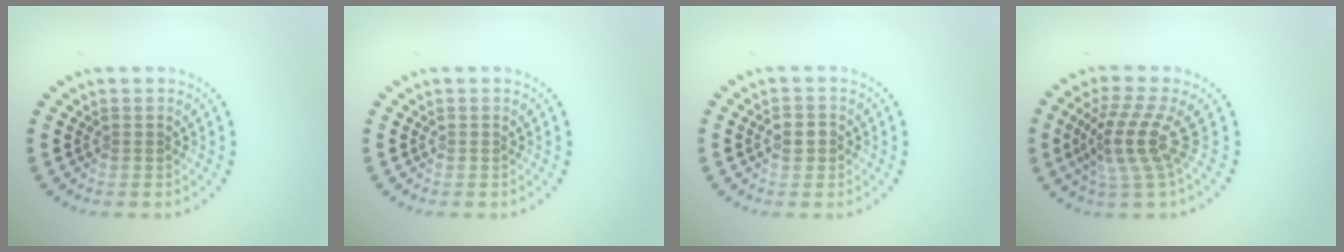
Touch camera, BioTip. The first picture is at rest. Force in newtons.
{"total": 0.0}
{"total": 1.5, "press": 1.5, "slide": 0.4}
{"total": 4.1, "press": 2.8, "slide": 2.9}